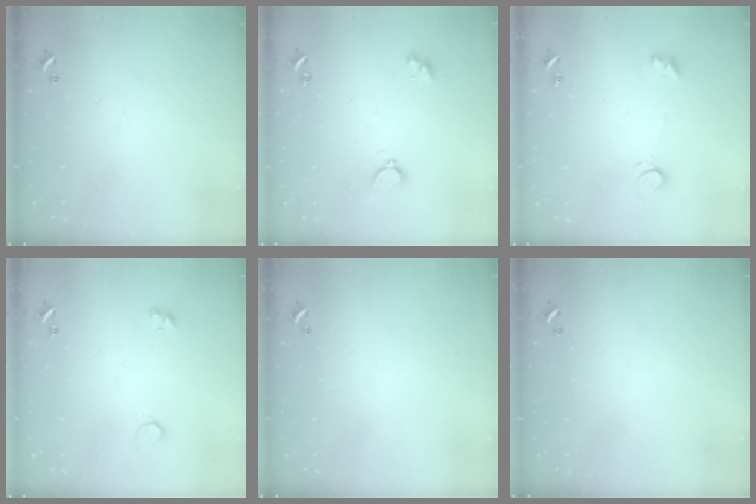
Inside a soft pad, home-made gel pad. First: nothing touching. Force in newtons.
{"total": 3.0, "press": 3.0, "slide": 0.5}
{"total": 2.4, "press": 2.3, "slide": 0.6}
{"total": 3.9, "press": 3.8, "slide": 1.1}
{"total": 0.0}
{"total": 0.0}